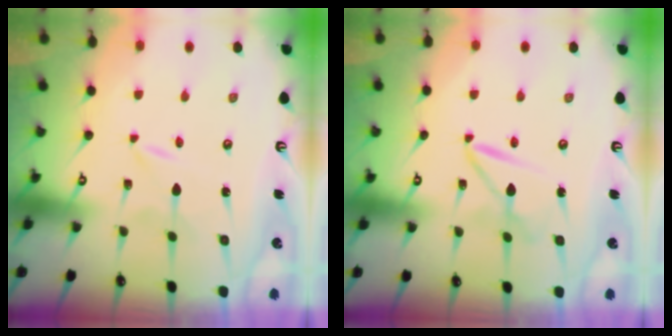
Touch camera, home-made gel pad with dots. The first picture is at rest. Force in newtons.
{"total": 5.3, "press": 5.3, "slide": 0.5}